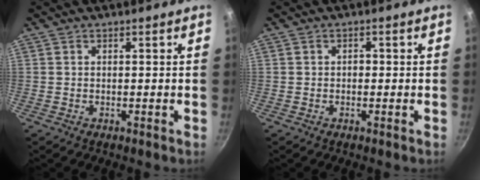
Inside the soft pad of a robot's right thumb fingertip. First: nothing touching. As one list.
[{"total": 1.1, "force": [-0.2, 0.9, 0.6], "torque": [-0.007, 0.006, -0.005]}]